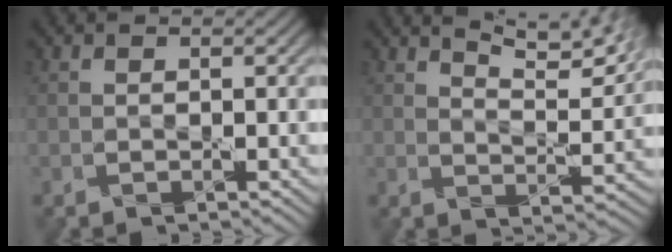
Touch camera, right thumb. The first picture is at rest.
{"total": 8.5, "force": [6.5, 1.7, 5.2], "torque": [-0.086, -0.010, 0.104]}